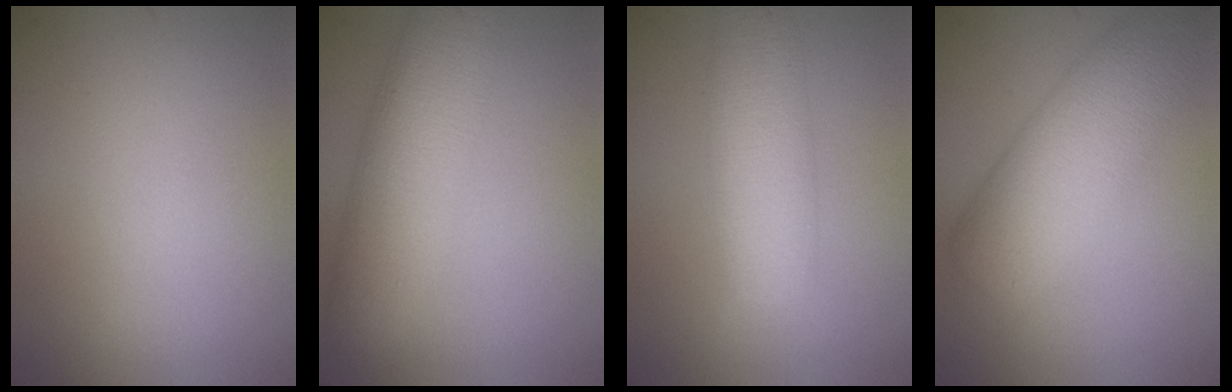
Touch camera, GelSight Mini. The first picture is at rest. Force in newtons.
{"total": 7.0, "press": 7.0, "slide": 0.1}
{"total": 5.6, "press": 5.6, "slide": 0.2}
{"total": 8.3, "press": 8.3, "slide": 0.3}